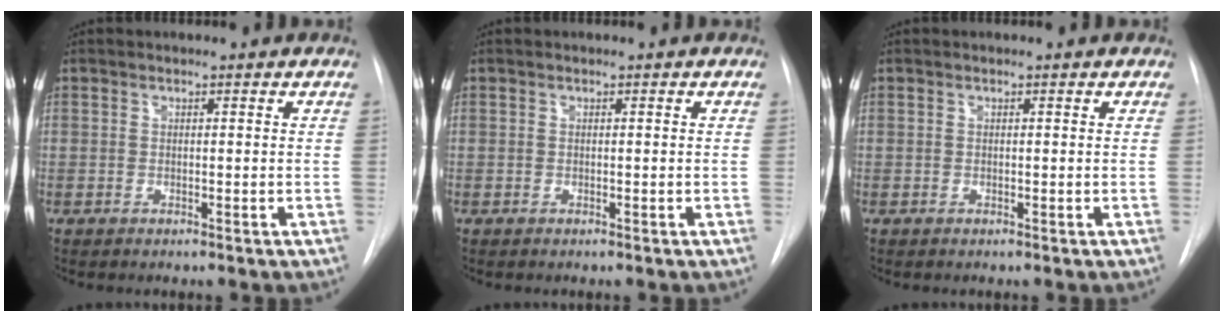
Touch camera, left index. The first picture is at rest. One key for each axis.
{"total": 0.0}
{"total": 0.0}